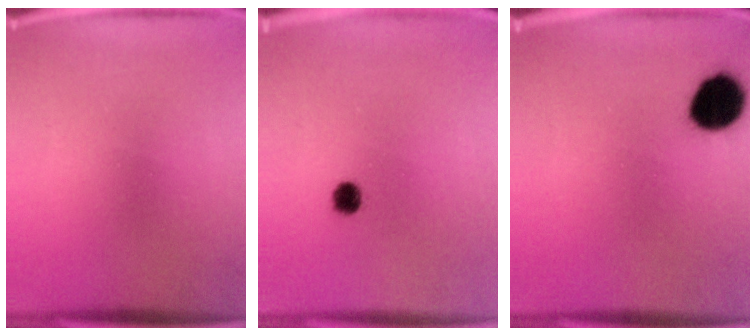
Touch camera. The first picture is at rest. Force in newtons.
{"total": 2.8}
{"total": 10.7}